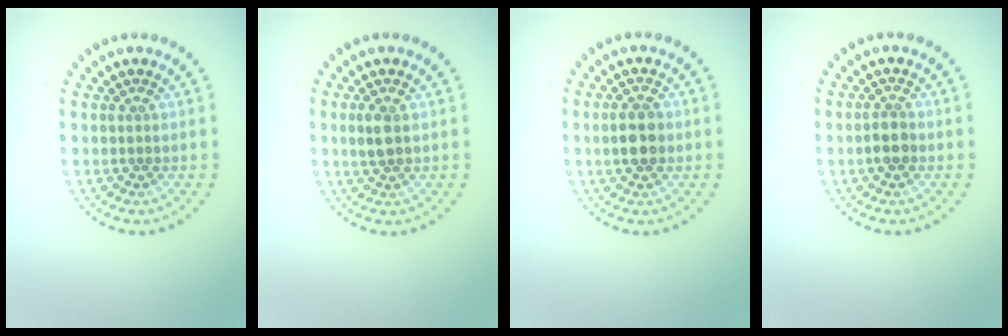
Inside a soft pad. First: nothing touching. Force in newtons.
{"total": 1.9, "press": 1.9, "slide": 0.3}
{"total": 2.8, "press": 2.8, "slide": 0.2}
{"total": 1.9, "press": 1.8, "slide": 0.5}